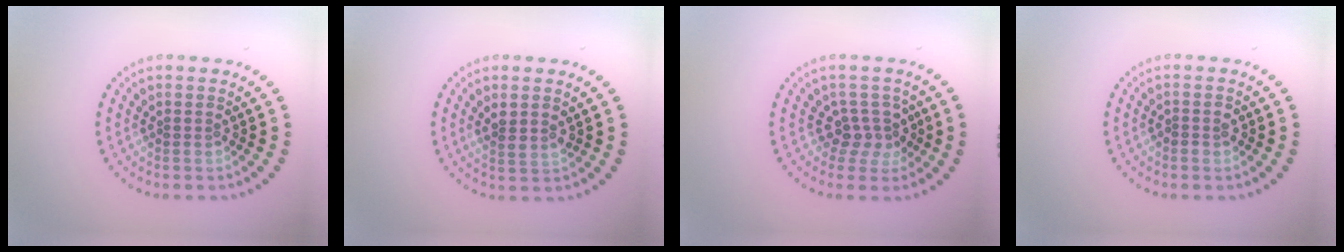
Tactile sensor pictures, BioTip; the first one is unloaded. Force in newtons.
{"total": 1.9, "press": 1.7, "slide": 0.8}
{"total": 2.5, "press": 2.0, "slide": 1.6}
{"total": 1.1, "press": 1.0, "slide": 0.4}